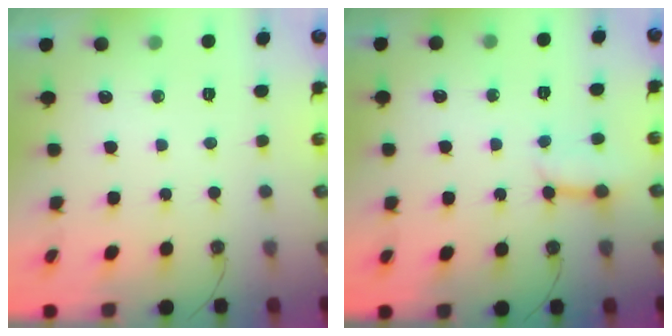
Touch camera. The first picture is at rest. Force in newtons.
{"total": 3.8, "press": 3.8, "slide": 0.5}